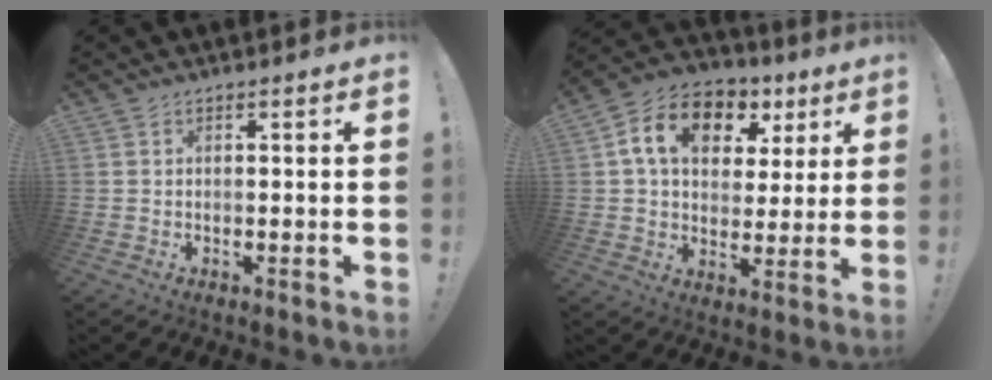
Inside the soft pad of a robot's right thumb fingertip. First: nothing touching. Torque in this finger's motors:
{"motor_torque": [1.55, 1.56, 0.26, 0.26, 0.16]}